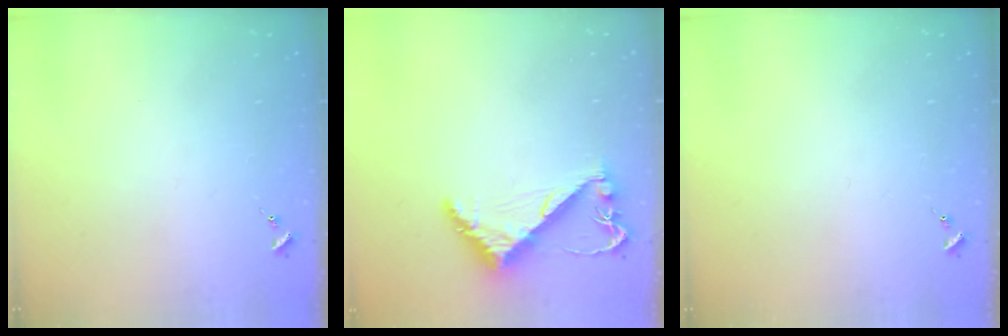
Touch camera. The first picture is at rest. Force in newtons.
{"total": 7.9, "press": 7.9, "slide": 0.8}
{"total": 0.0}